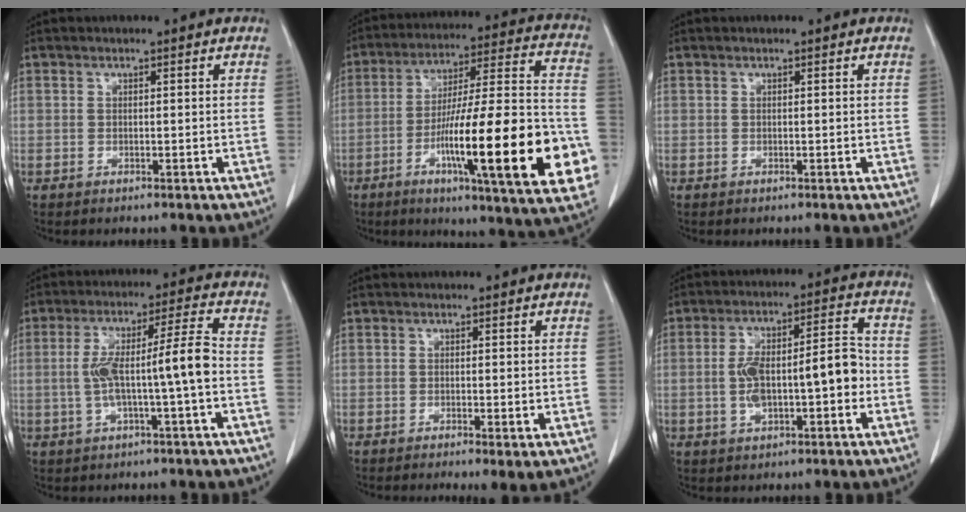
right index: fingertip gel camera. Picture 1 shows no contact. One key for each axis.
{"total": 27.7, "fx": -8.0, "fy": 3.0, "fz": 26.4, "tx": -0.342, "ty": -0.008, "tz": -0.120}
{"total": 0.0}
{"total": 9.6, "fx": -1.4, "fy": 0.1, "fz": 9.5, "tx": -0.174, "ty": 0.027, "tz": -0.024}
{"total": 2.2, "fx": -0.8, "fy": 0.4, "fz": 2.0, "tx": -0.027, "ty": -0.006, "tz": -0.007}
{"total": 10.9, "fx": -1.8, "fy": 3.3, "fz": 10.2, "tx": -0.179, "ty": 0.033, "tz": -0.024}